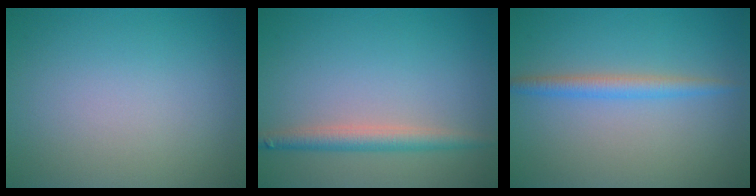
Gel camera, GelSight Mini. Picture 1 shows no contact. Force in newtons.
{"total": 2.6, "press": 2.6, "slide": 0.1}
{"total": 2.2, "press": 2.2, "slide": 0.1}